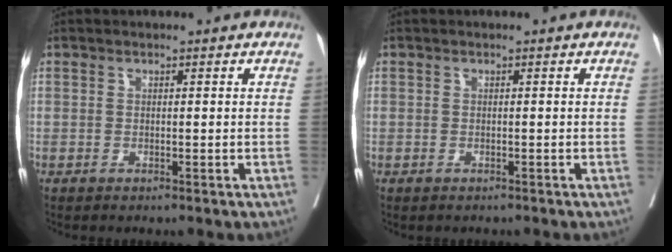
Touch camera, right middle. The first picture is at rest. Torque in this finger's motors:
{"motor_torque": [0.01, -0.15, 0.01, 0.01]}